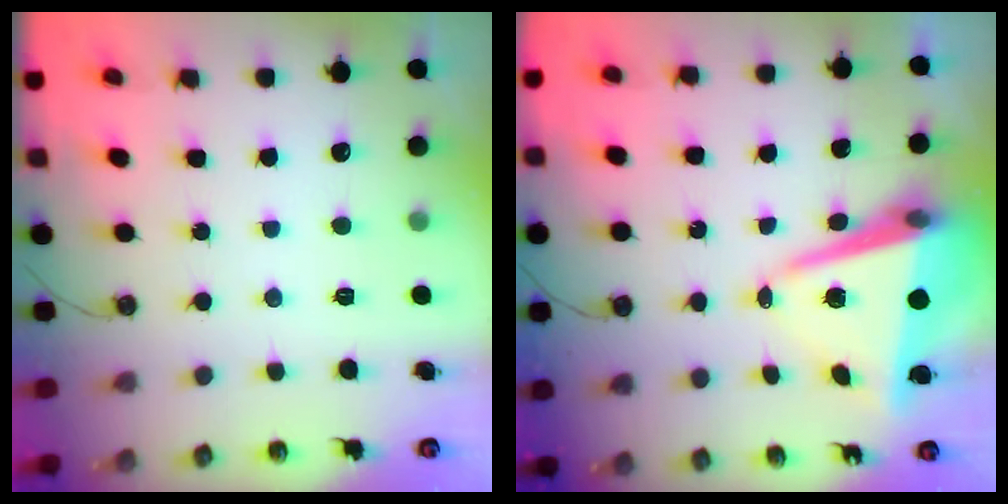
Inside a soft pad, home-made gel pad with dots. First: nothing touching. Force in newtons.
{"total": 10.4, "press": 10.3, "slide": 1.3}